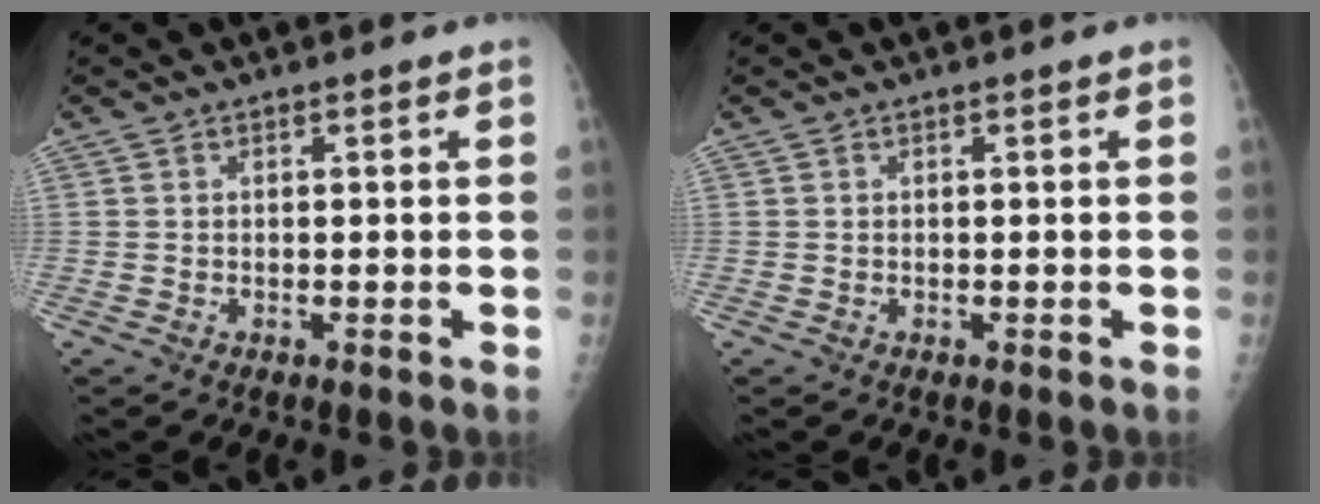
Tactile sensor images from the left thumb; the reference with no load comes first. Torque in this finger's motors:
{"motor_torque": [0.00, 0.00, 0.00, 0.00, 0.00]}